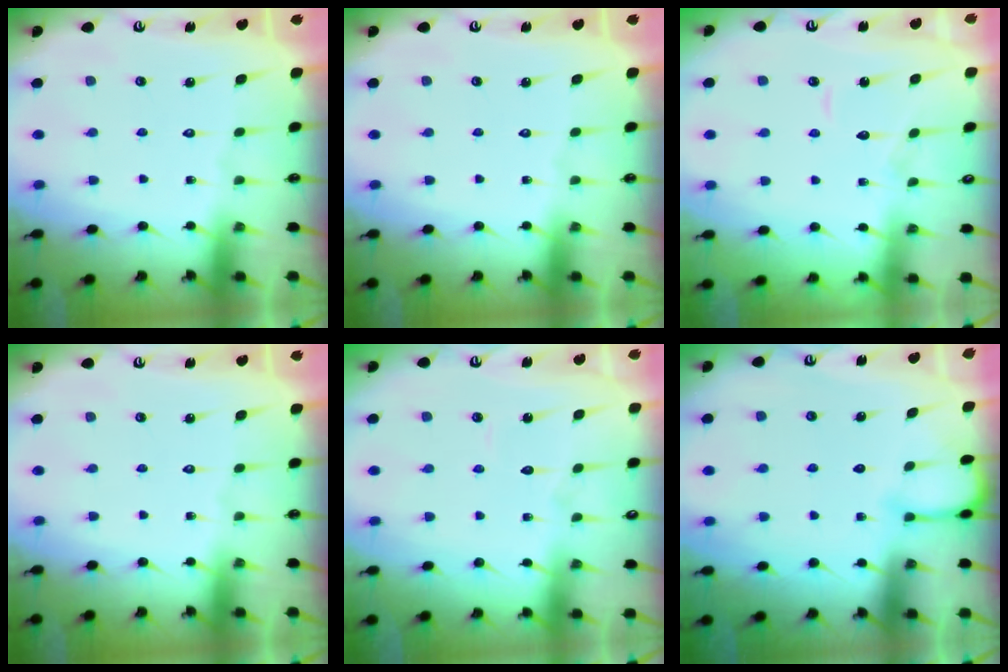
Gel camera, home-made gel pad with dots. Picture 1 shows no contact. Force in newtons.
{"total": 0.0}
{"total": 6.1, "press": 6.1, "slide": 0.5}
{"total": 0.0}
{"total": 2.7, "press": 2.7, "slide": 0.2}
{"total": 4.7, "press": 4.7, "slide": 0.4}